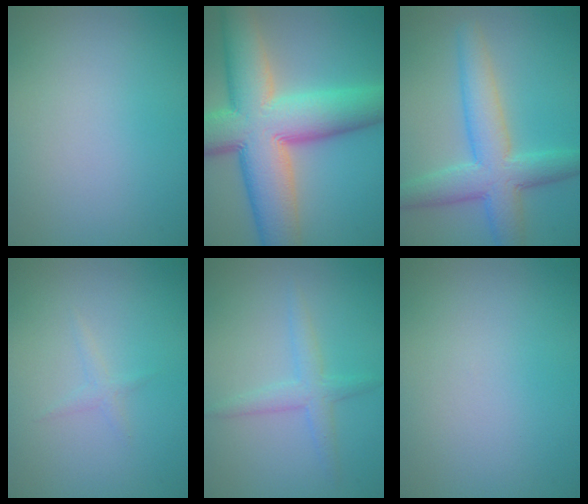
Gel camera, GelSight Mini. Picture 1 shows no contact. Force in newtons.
{"total": 13.9, "press": 13.8, "slide": 0.6}
{"total": 6.5, "press": 6.5, "slide": 0.2}
{"total": 0.9, "press": 0.9, "slide": 0.0}
{"total": 2.2, "press": 2.2, "slide": 0.2}
{"total": 0.0}